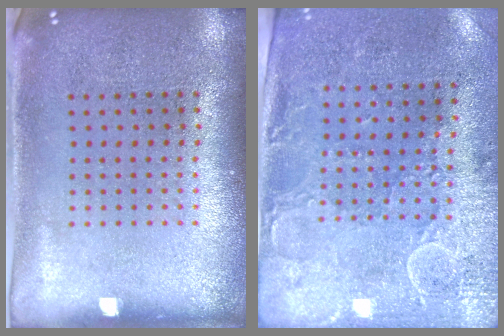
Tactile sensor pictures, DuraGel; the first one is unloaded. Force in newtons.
{"total": 2.9, "press": 2.3, "slide": 1.7}